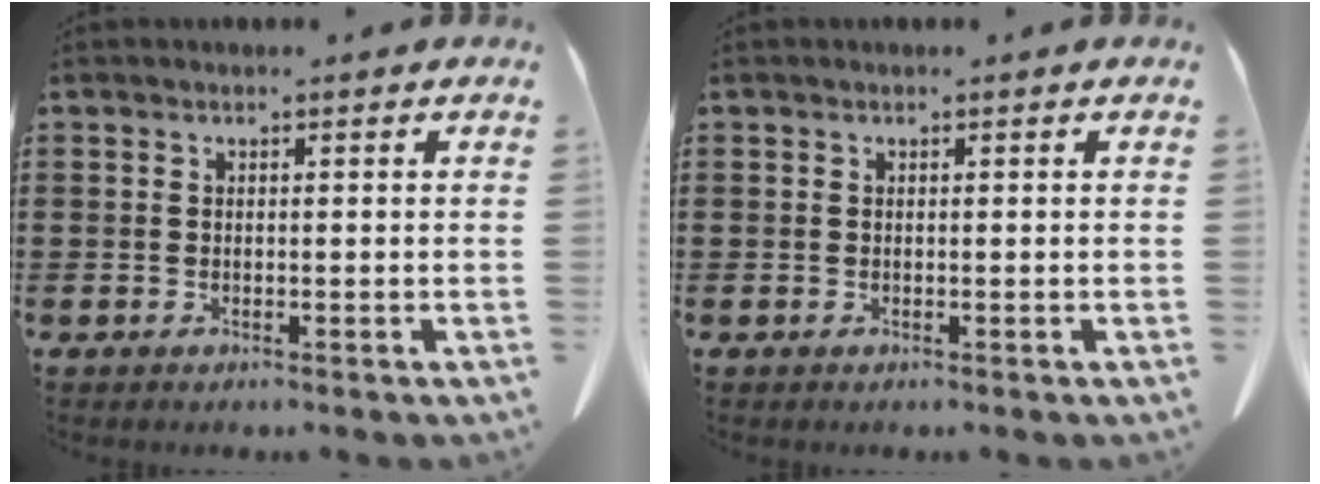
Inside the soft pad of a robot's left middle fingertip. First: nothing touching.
{"total": 0.0}